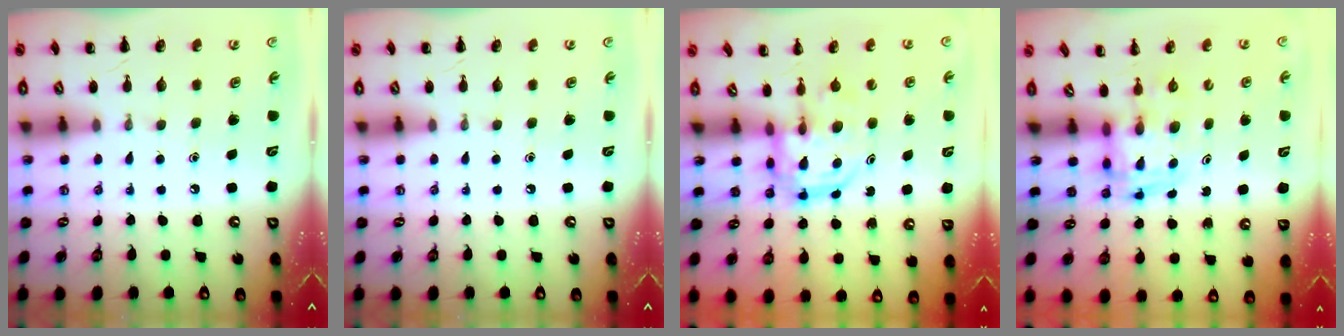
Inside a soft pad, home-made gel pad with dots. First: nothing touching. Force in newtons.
{"total": 0.0}
{"total": 4.0, "press": 3.9, "slide": 1.0}
{"total": 3.4, "press": 3.4, "slide": 0.6}